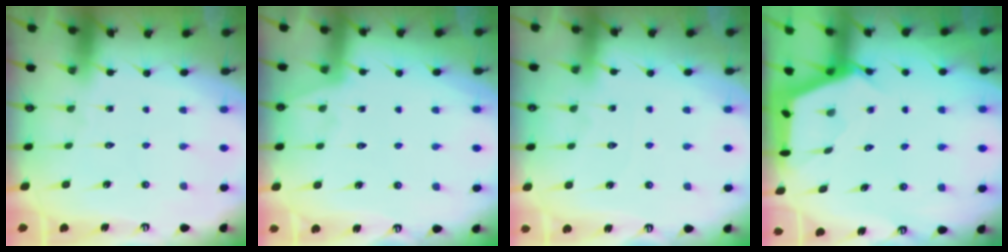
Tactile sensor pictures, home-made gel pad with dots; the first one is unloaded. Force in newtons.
{"total": 3.7, "press": 3.7, "slide": 0.4}
{"total": 2.5, "press": 2.5, "slide": 0.4}
{"total": 2.7, "press": 2.7, "slide": 0.3}